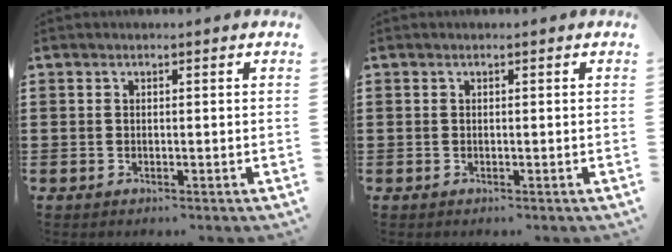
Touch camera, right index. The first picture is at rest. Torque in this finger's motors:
{"motor_torque": [0.00, 0.00, 0.00, 0.00]}